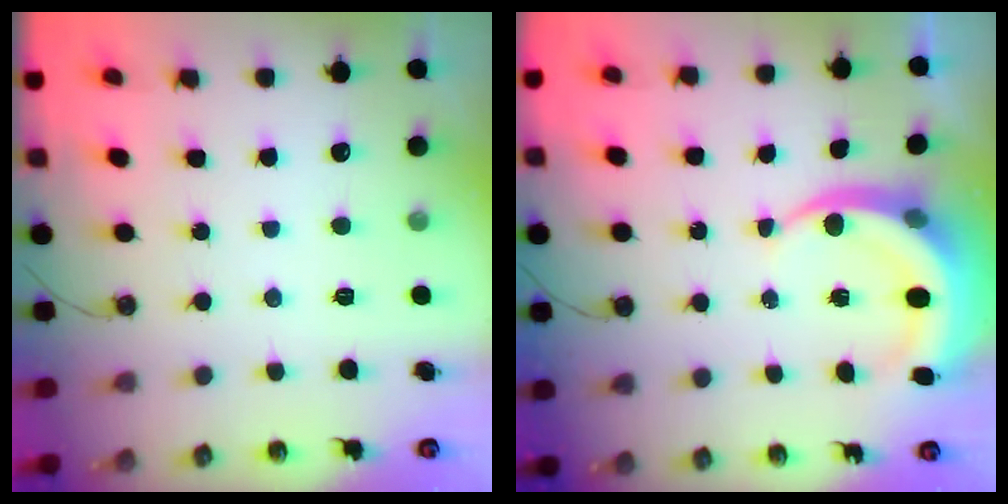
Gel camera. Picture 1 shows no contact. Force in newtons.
{"total": 7.5, "press": 7.5, "slide": 0.7}